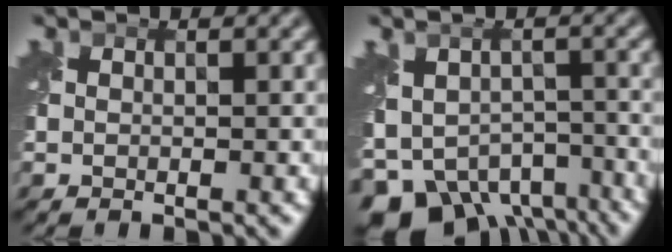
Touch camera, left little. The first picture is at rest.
{"total": 9.7, "force": [-6.0, 6.1, 4.6], "torque": [-0.088, -0.024, -0.091]}